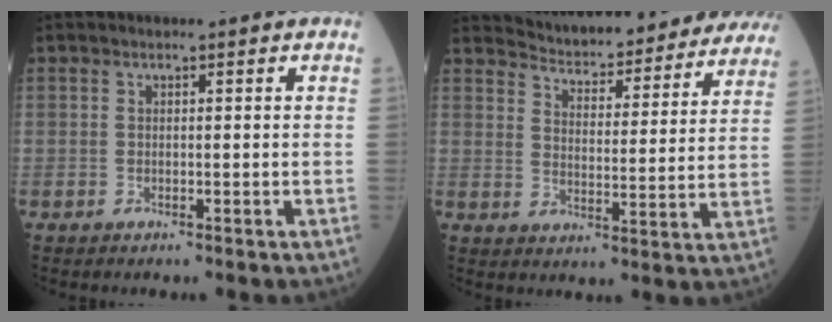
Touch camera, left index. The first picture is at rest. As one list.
[{"total": 23.3, "force": [22.1, 4.1, 6.1], "torque": [-0.078, -0.045, 0.275]}]